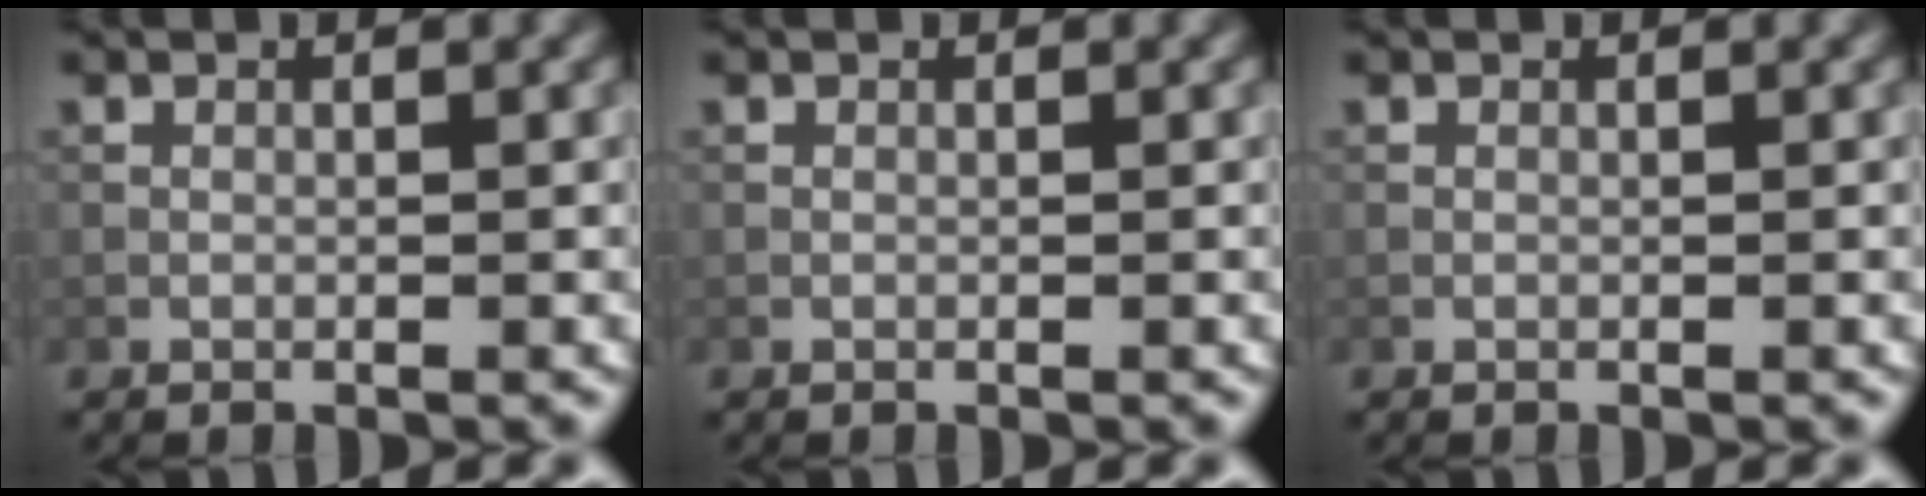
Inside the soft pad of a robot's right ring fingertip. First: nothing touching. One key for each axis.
{"total": 0.0}
{"total": 0.0}